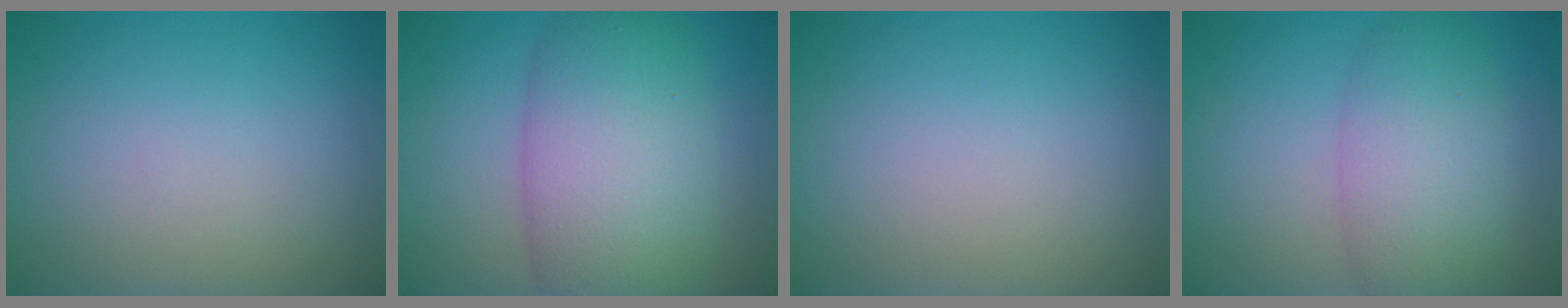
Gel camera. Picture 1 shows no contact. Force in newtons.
{"total": 10.0, "press": 10.0, "slide": 0.5}
{"total": 0.0}
{"total": 5.9, "press": 5.9, "slide": 0.4}